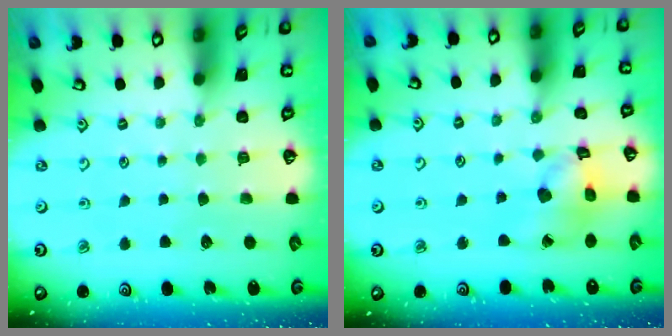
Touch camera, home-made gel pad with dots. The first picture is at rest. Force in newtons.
{"total": 11.7, "press": 11.6, "slide": 1.6}